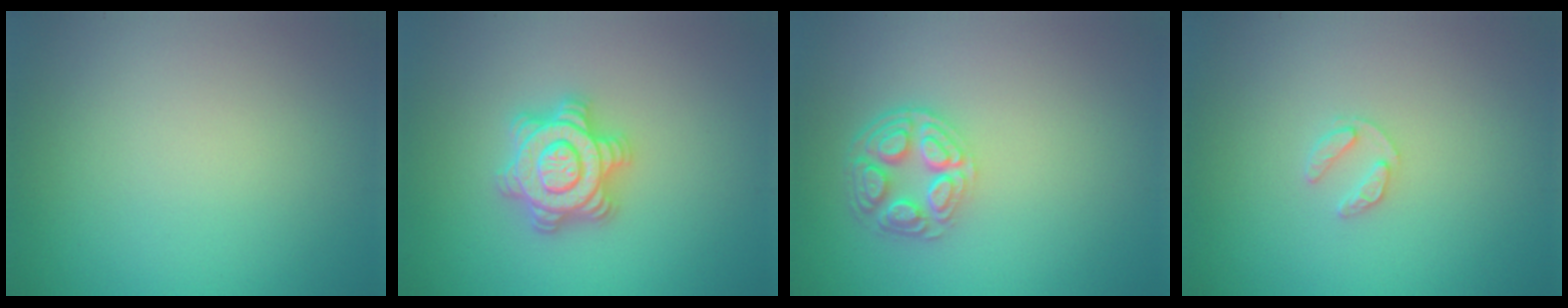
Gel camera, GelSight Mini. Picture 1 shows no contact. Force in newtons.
{"total": 4.6, "press": 4.6, "slide": 0.7}
{"total": 4.5, "press": 3.3, "slide": 3.0}
{"total": 1.3, "press": 1.3, "slide": 0.2}